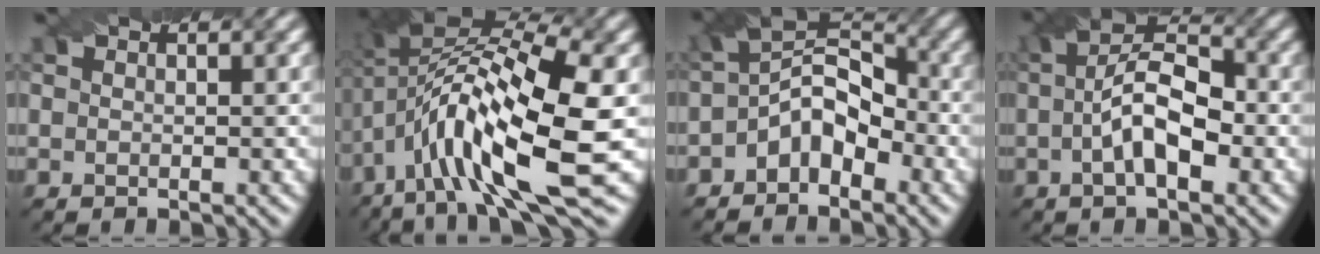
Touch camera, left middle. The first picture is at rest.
{"total": 13.7, "force": [-2.3, 4.6, 12.7], "torque": [-0.229, 0.006, -0.039]}
{"total": 5.6, "force": [-2.3, 3.5, 3.7], "torque": [-0.053, 0.013, -0.052]}
{"total": 6.6, "force": [-0.9, 2.9, 5.9], "torque": [-0.103, 0.010, -0.023]}